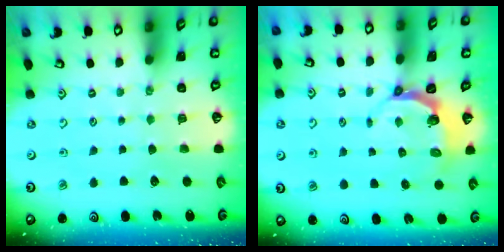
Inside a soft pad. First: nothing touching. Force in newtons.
{"total": 4.7, "press": 3.7, "slide": 2.8}